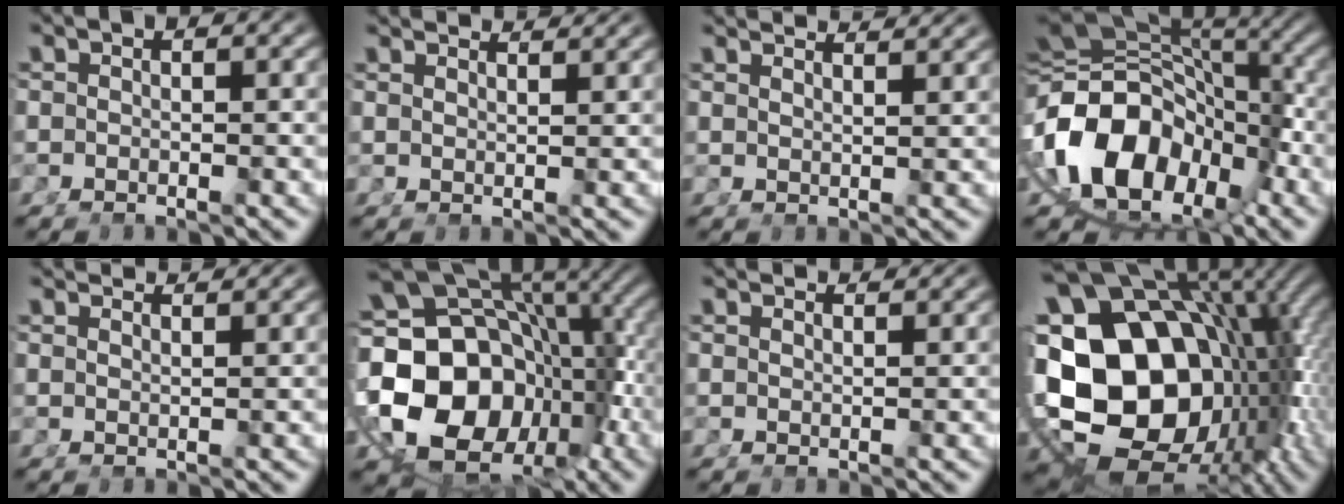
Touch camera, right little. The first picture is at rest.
{"total": 3.3, "force": [3.1, -0.6, 0.9], "torque": [0.005, 0.004, 0.054]}
{"total": 3.9, "force": [3.7, -0.4, 1.4], "torque": [-0.003, 0.006, 0.061]}
{"total": 19.0, "force": [-2.5, 14.1, 12.6], "torque": [-0.266, -0.062, -0.011]}
{"total": 3.4, "force": [3.3, -0.6, 0.9], "torque": [0.007, 0.005, 0.056]}
{"total": 22.6, "force": [-2.1, 16.8, 14.9], "torque": [-0.302, -0.072, -0.005]}
{"total": 3.0, "force": [2.8, -0.7, 0.7], "torque": [0.008, 0.003, 0.049]}
{"total": 32.7, "force": [-2.7, 22.5, 23.5], "torque": [-0.407, -0.080, -0.015]}